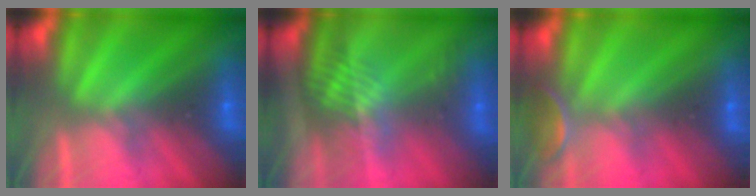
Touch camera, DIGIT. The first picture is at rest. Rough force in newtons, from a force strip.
{"total": 2.4}
{"total": 2.5}